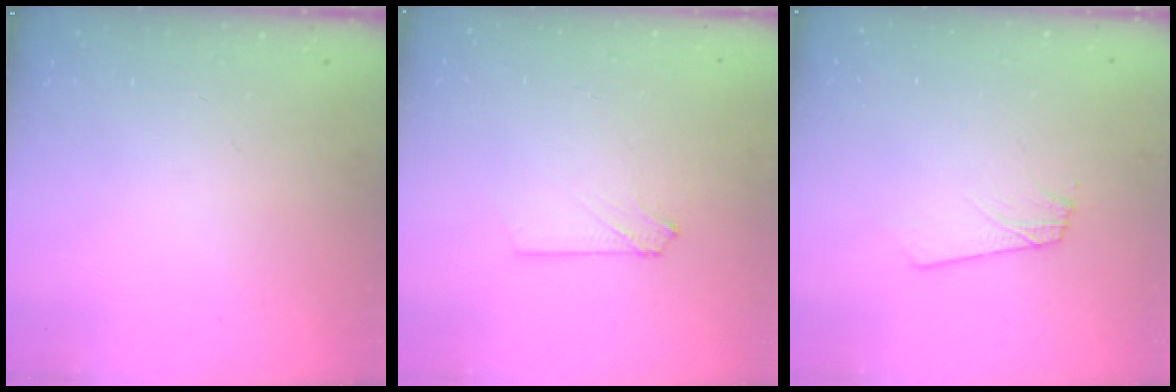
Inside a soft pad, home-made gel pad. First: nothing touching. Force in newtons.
{"total": 3.0, "press": 3.0, "slide": 0.4}
{"total": 2.0, "press": 2.0, "slide": 0.1}